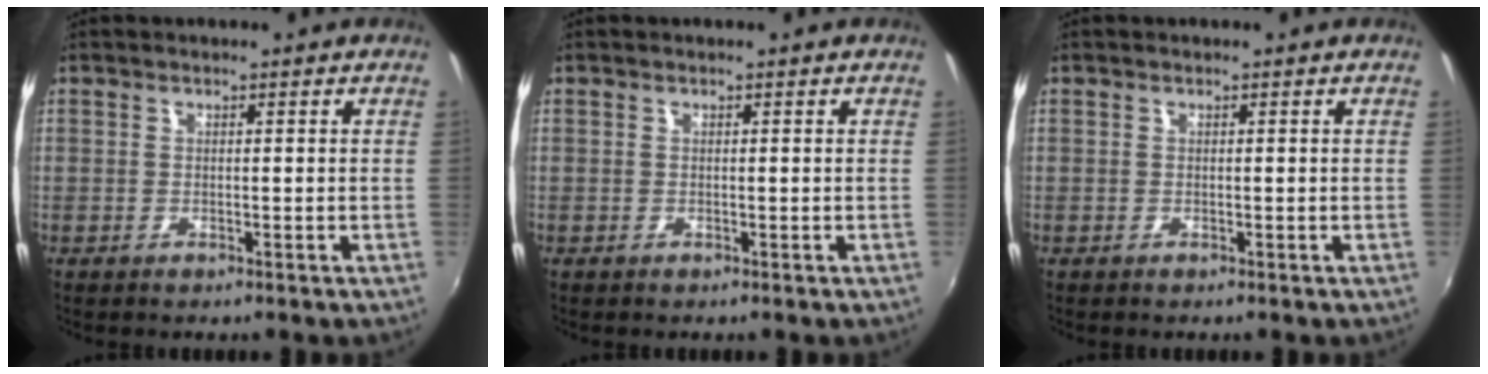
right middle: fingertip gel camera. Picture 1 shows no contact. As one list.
[{"total": 0.0}, {"total": 0.0}]